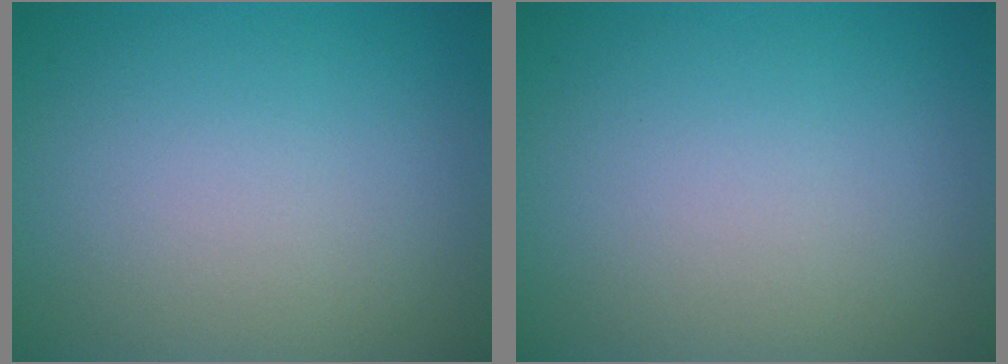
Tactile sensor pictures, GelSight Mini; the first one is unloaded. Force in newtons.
{"total": 0.0}